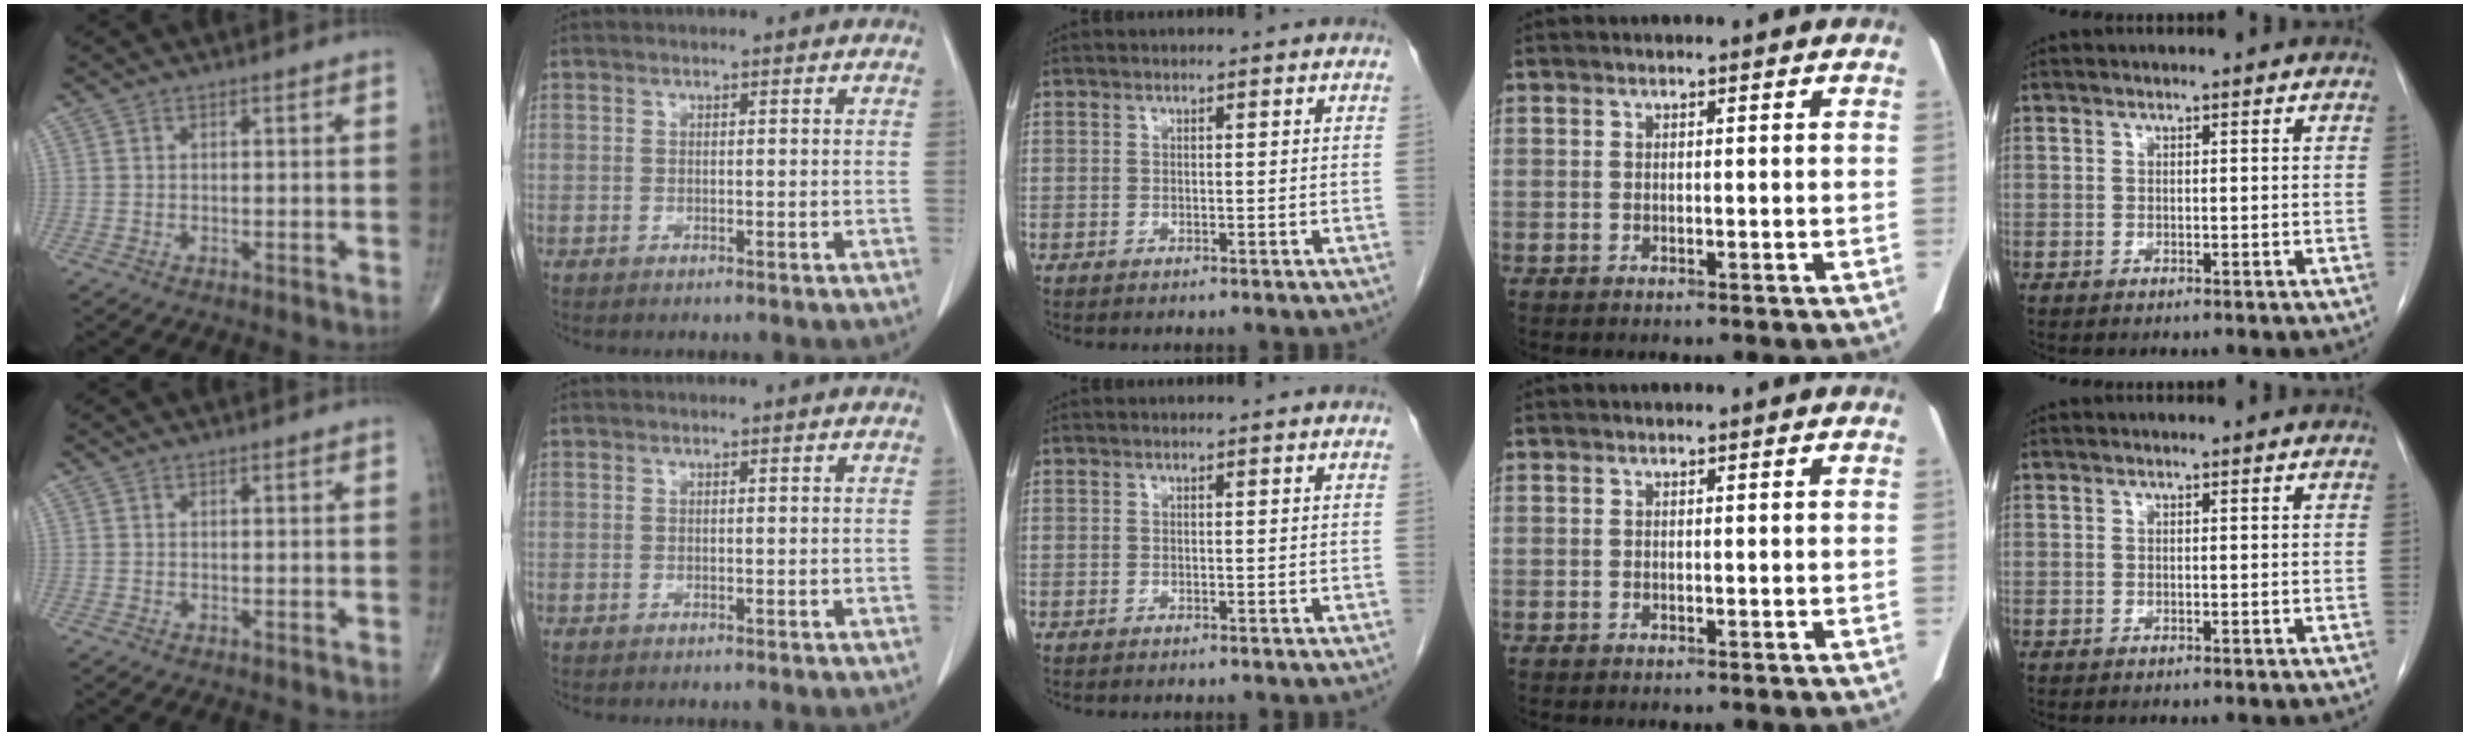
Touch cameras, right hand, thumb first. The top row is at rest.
{}